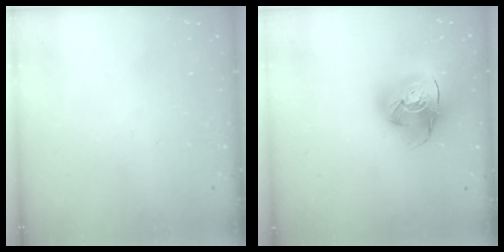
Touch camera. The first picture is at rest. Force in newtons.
{"total": 14.9, "press": 14.7, "slide": 2.1}